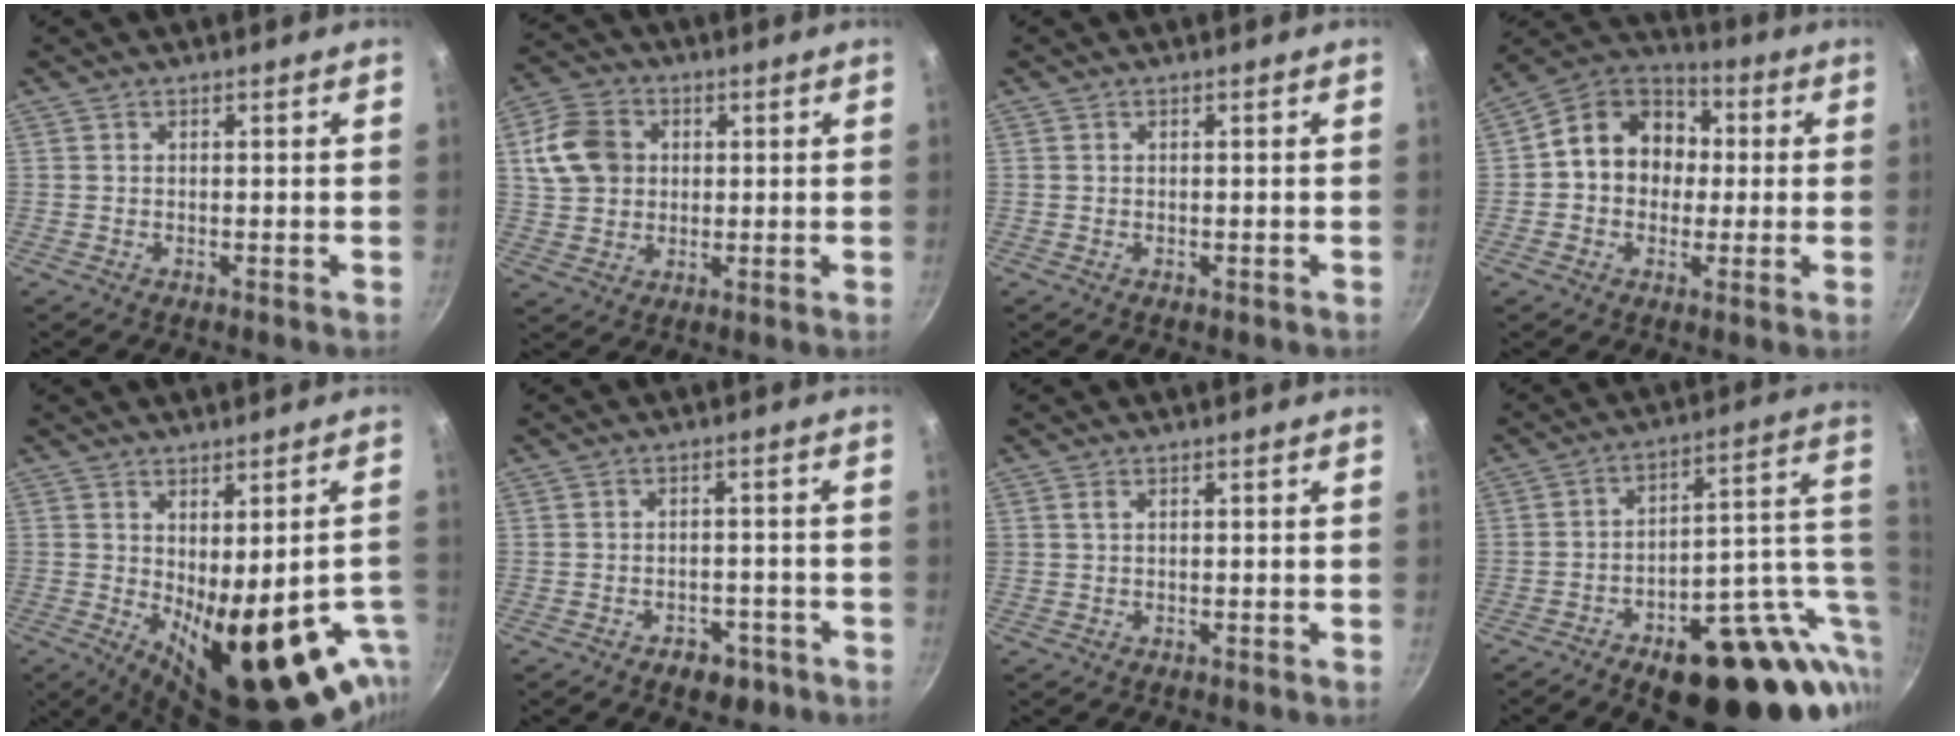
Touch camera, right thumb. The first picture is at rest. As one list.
[{"total": 10.5, "force": [2.2, 8.6, 5.6], "torque": [-0.085, 0.007, 0.033]}, {"total": 0.0}, {"total": 13.6, "force": [0.9, 11.4, 7.4], "torque": [-0.076, 0.032, -0.006]}, {"total": 22.1, "force": [-6.9, 10.1, 18.5], "torque": [-0.205, -0.026, -0.062]}, {"total": 5.1, "force": [-3.0, 3.3, 2.5], "torque": [-0.013, 0.026, -0.028]}, {"total": 0.8, "force": [0.4, 0.4, 0.6], "torque": [-0.010, 0.002, 0.007]}, {"total": 25.6, "force": [-5.7, 12.4, 21.7], "torque": [-0.239, 0.024, -0.064]}]